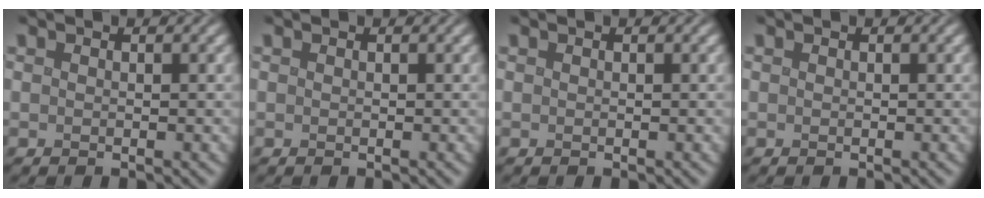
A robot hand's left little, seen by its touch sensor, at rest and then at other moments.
{"total": 0.0}
{"total": 0.0}
{"total": 0.0}